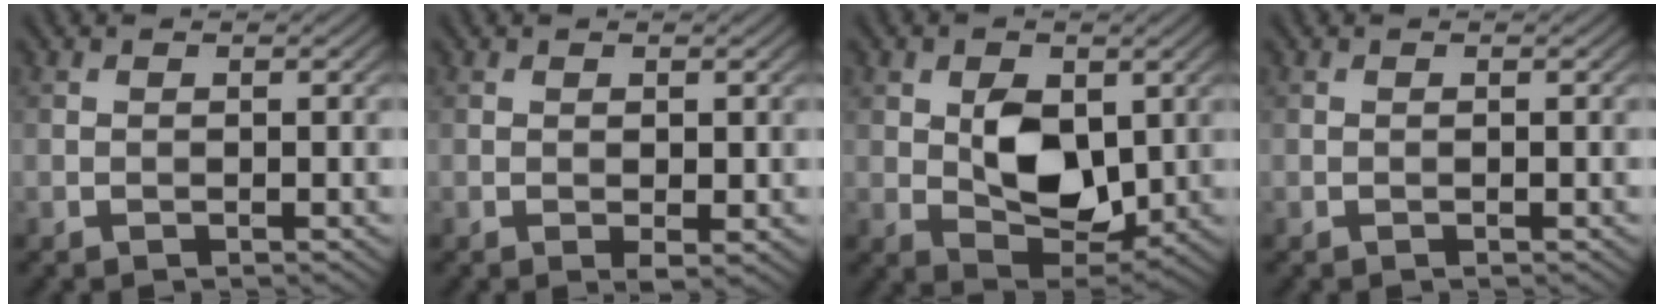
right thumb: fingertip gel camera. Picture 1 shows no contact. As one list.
[{"total": 1.2, "force": [0.0, 0.5, 1.1], "torque": [-0.017, -0.005, 0.000]}, {"total": 7.8, "force": [1.0, 5.1, 5.8], "torque": [-0.105, -0.009, 0.022]}, {"total": 0.0}]